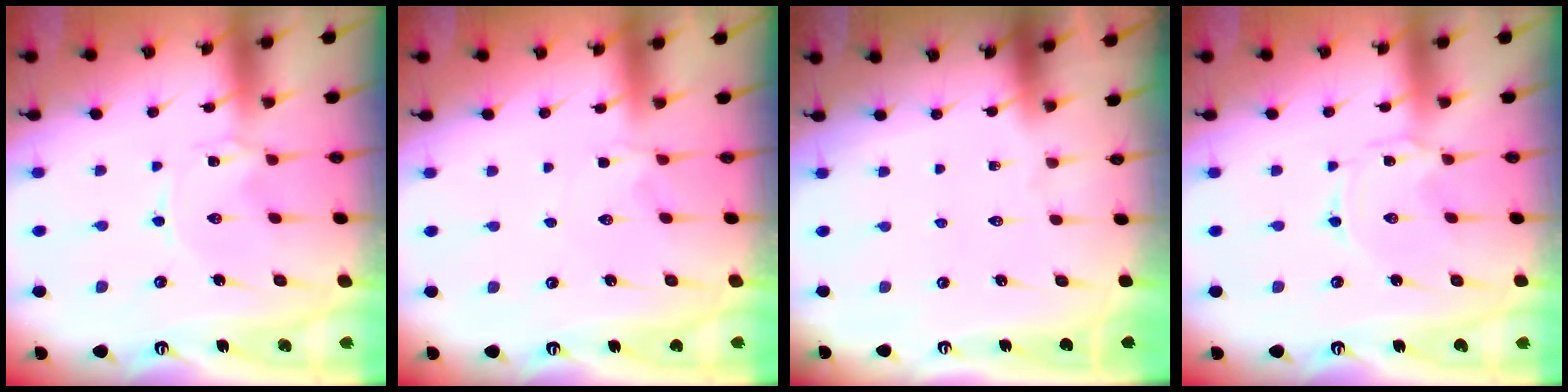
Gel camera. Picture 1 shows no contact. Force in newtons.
{"total": 1.7, "press": 1.6, "slide": 0.5}
{"total": 0.0}
{"total": 0.0}